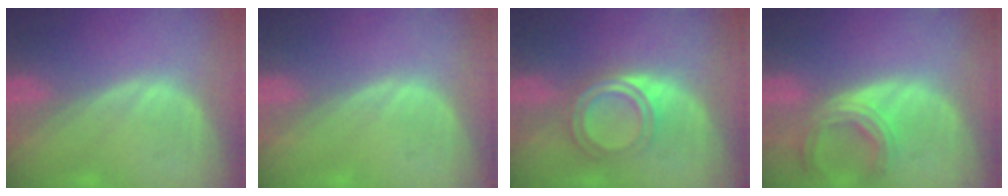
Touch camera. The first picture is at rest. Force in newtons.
{"total": 0.5, "press": 0.0, "slide": 0.5}
{"total": 5.3, "press": 4.9, "slide": 2.0}
{"total": 6.0, "press": 5.5, "slide": 2.3}